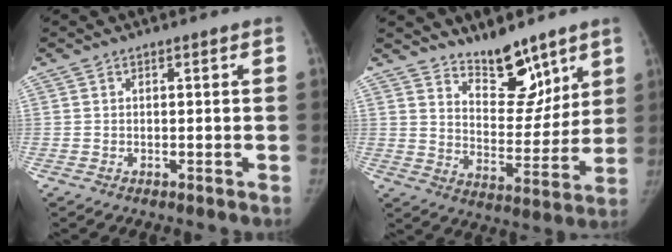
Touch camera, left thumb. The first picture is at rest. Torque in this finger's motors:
{"motor_torque": [0.66, 0.62, 0.36, -0.91, 0.02]}